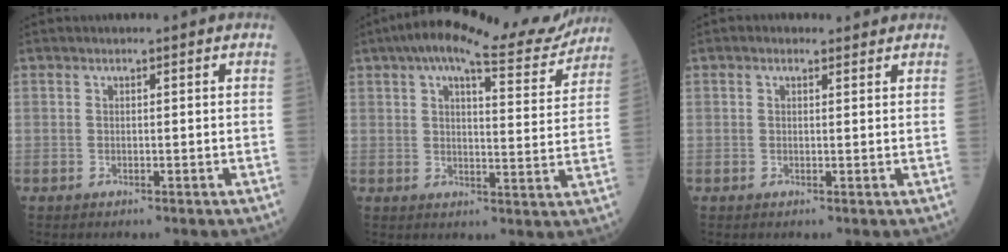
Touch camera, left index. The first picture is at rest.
{"total": 16.4, "force": [13.9, 3.1, 8.1], "torque": [-0.113, 0.011, 0.178]}
{"total": 1.3, "force": [0.9, 0.8, 0.6], "torque": [-0.017, 0.010, 0.010]}